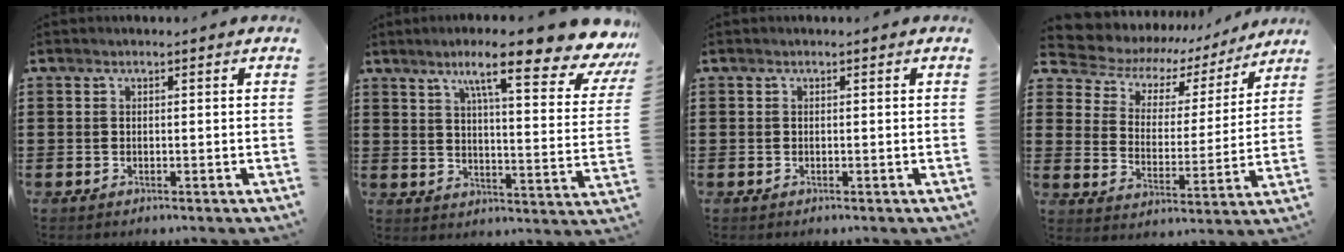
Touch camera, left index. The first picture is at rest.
{"total": 13.2, "force": [9.3, 1.2, 9.3], "torque": [-0.164, -0.044, 0.143]}
{"total": 0.0}
{"total": 5.3, "force": [3.9, 3.3, 1.5], "torque": [-0.056, -0.023, 0.062]}